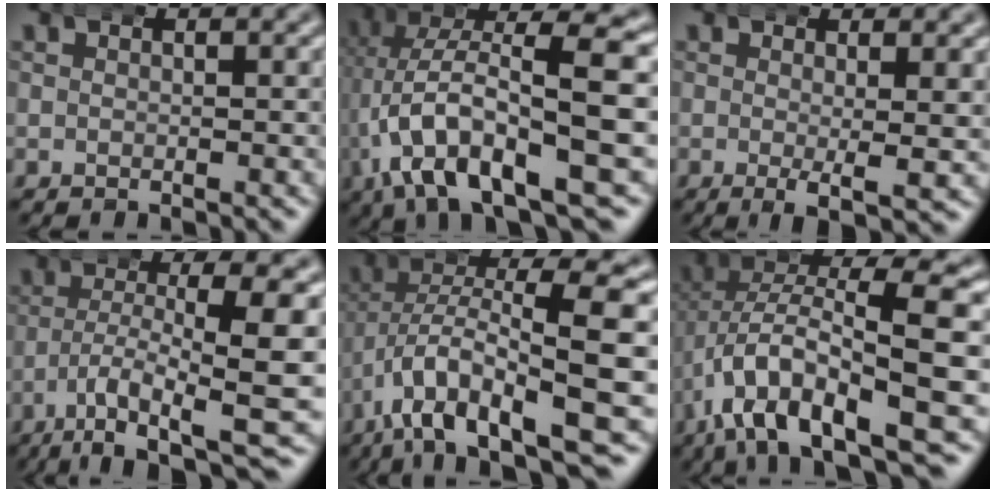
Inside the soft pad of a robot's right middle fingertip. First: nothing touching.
{"total": 11.5, "force": [-1.4, 5.4, 10.1], "torque": [-0.187, -0.011, -0.010]}
{"total": 3.3, "force": [-0.8, 0.8, 3.1], "torque": [-0.055, -0.012, -0.013]}
{"total": 12.3, "force": [-9.0, 3.3, 7.6], "torque": [-0.104, -0.029, -0.127]}
{"total": 13.2, "force": [-6.6, 5.6, 9.9], "torque": [-0.173, -0.038, -0.082]}
{"total": 11.7, "force": [-3.9, 5.6, 9.5], "torque": [-0.178, -0.027, -0.045]}